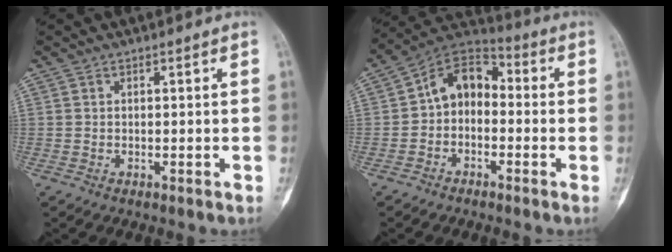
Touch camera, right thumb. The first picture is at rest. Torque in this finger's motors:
{"motor_torque": [0.63, 1.82, 0.05, -0.04, 0.20]}